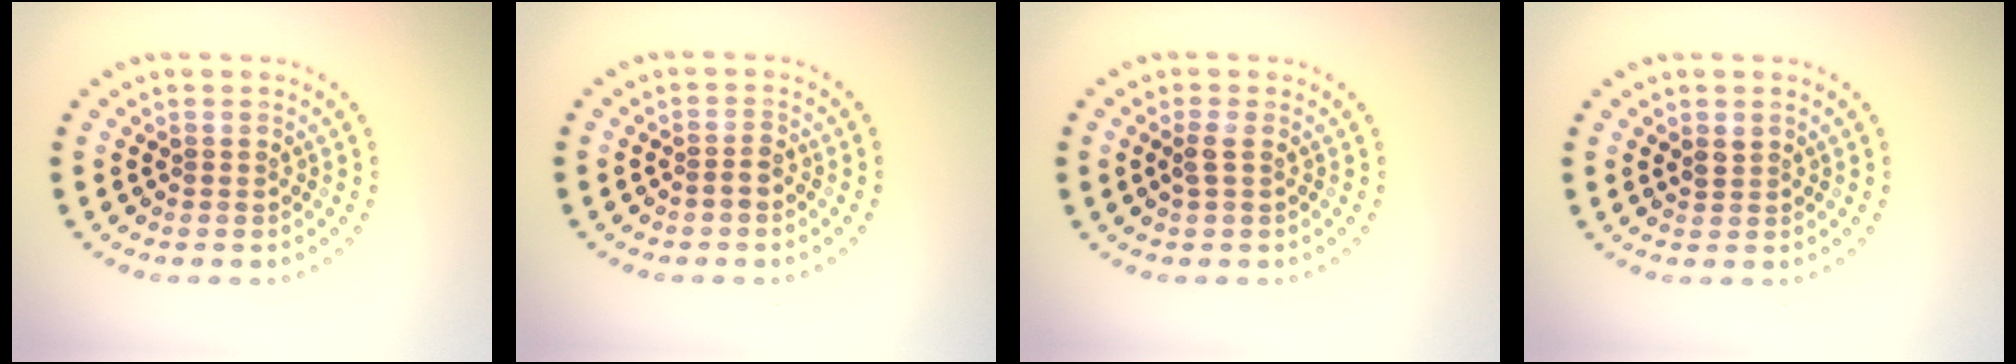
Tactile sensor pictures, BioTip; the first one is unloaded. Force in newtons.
{"total": 0.9, "press": 0.7, "slide": 0.6}
{"total": 1.0, "press": 0.9, "slide": 0.4}
{"total": 0.9, "press": 0.8, "slide": 0.4}